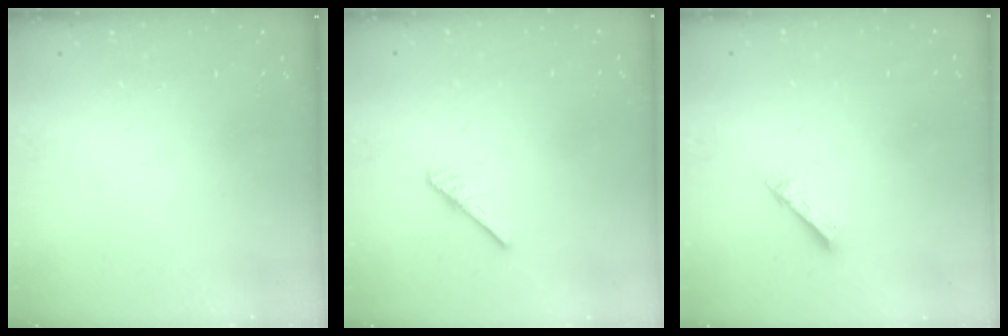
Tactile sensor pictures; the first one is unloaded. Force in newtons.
{"total": 4.8, "press": 4.8, "slide": 0.5}
{"total": 2.6, "press": 2.6, "slide": 0.1}